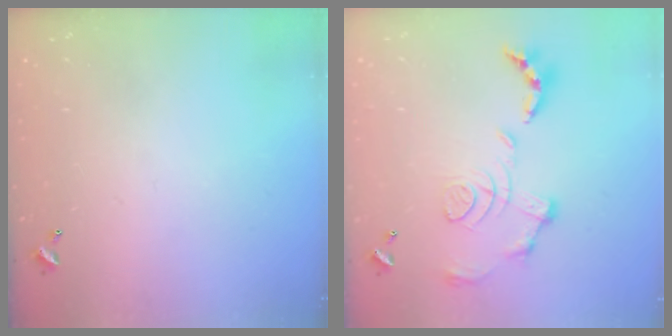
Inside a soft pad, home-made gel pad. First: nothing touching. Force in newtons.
{"total": 1.5, "press": 0.8, "slide": 1.3}